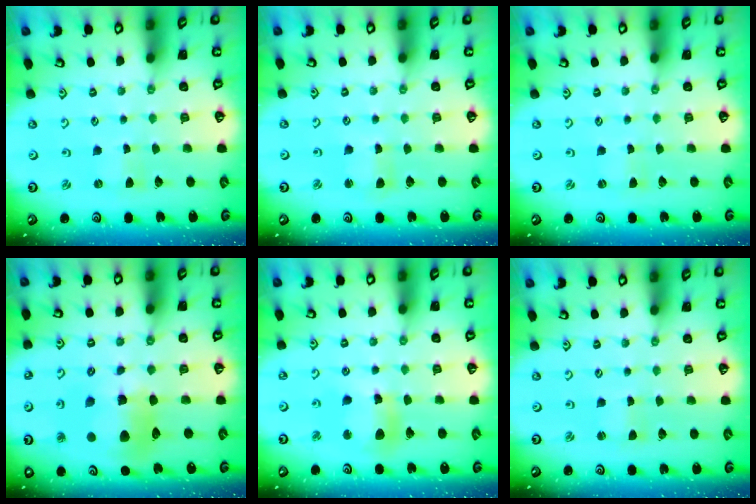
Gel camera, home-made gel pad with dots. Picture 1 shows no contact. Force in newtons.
{"total": 2.2, "press": 2.2, "slide": 0.3}
{"total": 0.0}
{"total": 13.9, "press": 13.8, "slide": 2.1}
{"total": 11.1, "press": 11.0, "slide": 1.5}
{"total": 0.6, "press": 0.6, "slide": 0.1}